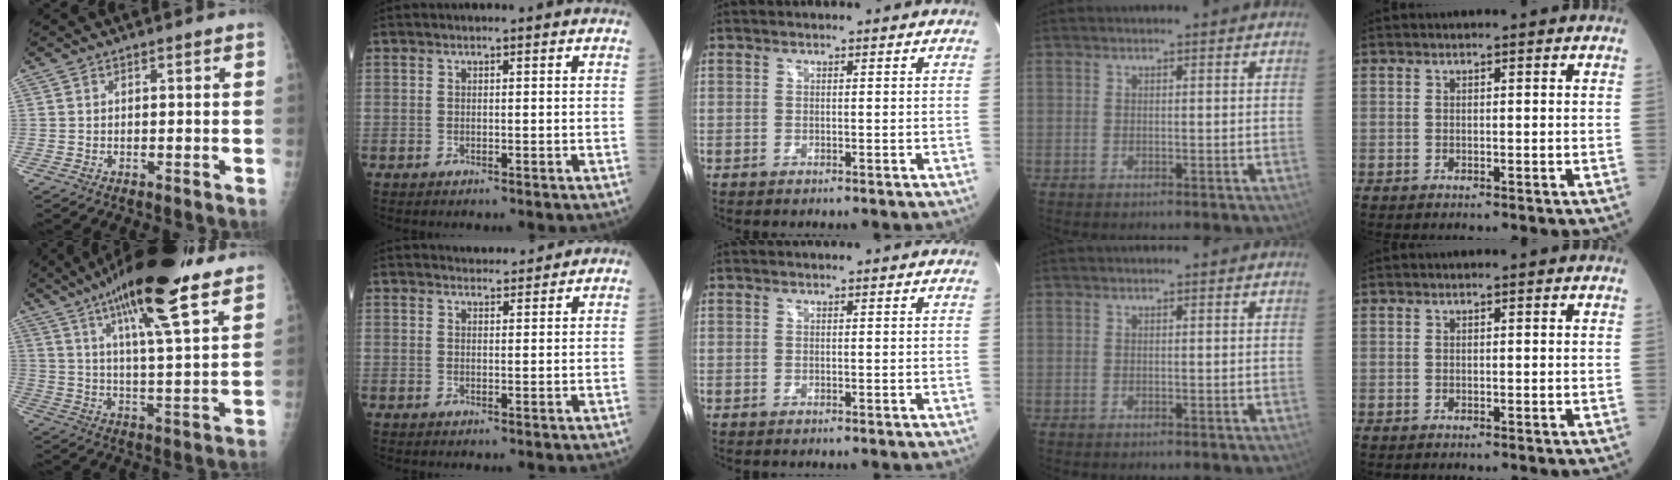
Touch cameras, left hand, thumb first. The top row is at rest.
{"thumb": {"total": 21.7, "force": [13.7, 4.5, 16.2], "torque": [-0.254, -0.035, 0.219]}, "index": {"total": 2.8, "force": [2.7, 0.6, 0.2], "torque": [-0.005, 0.013, 0.042]}}